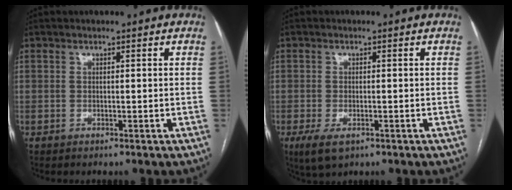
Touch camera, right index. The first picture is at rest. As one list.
[{"total": 4.4, "force": [-2.1, 2.0, 3.3], "torque": [-0.068, -0.009, -0.030]}]